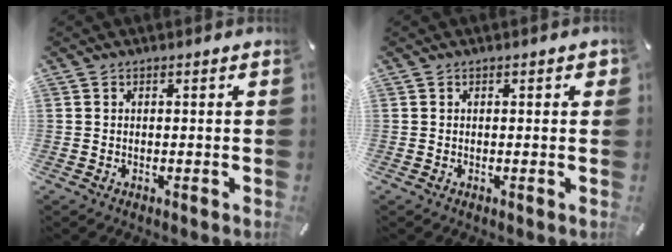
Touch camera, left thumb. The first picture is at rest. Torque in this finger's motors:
{"motor_torque": [0.04, -0.19, 0.02, 0.17, 0.05]}